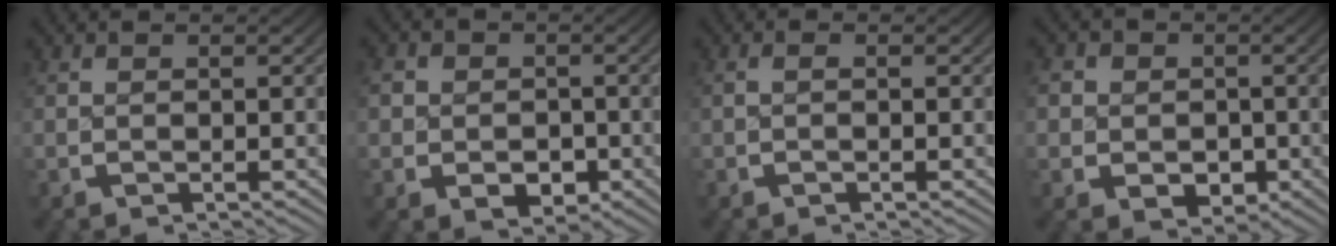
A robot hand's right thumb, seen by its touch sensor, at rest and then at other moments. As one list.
[{"total": 5.4, "force": [-0.7, 4.6, 2.7], "torque": [-0.049, -0.021, -0.007]}, {"total": 0.6, "force": [-0.2, 0.0, 0.5], "torque": [-0.009, 0.005, -0.006]}, {"total": 6.1, "force": [-0.5, 5.3, 3.0], "torque": [-0.056, -0.022, -0.002]}]